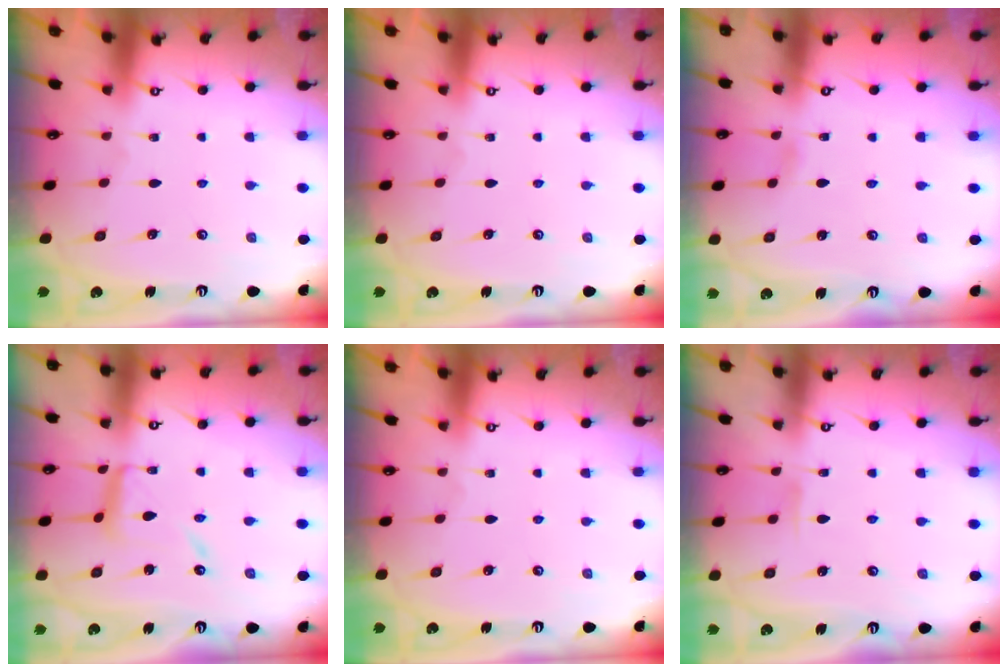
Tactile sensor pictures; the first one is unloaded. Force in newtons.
{"total": 0.0}
{"total": 0.6, "press": 0.6, "slide": 0.1}
{"total": 11.3, "press": 11.3, "slide": 1.0}
{"total": 0.0}
{"total": 3.0, "press": 3.0, "slide": 0.4}